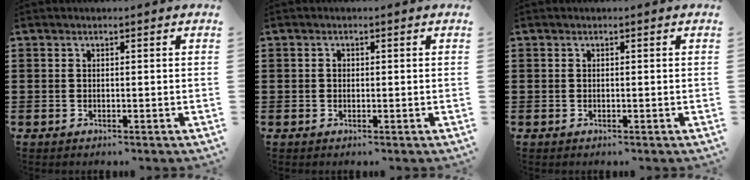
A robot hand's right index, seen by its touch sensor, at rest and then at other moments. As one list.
[{"total": 0.6, "force": [0.0, 0.5, 0.4], "torque": [-0.009, 0.000, 0.000]}, {"total": 0.0}]